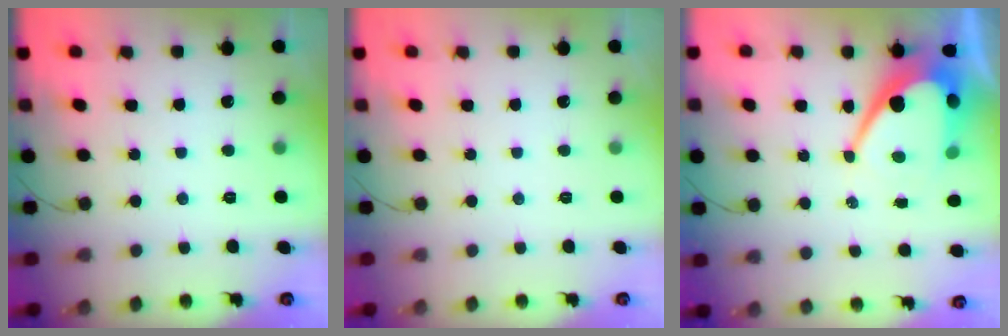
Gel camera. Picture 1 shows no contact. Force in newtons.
{"total": 0.0}
{"total": 13.6, "press": 13.6, "slide": 1.0}